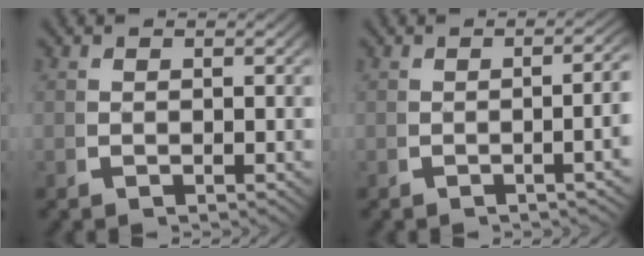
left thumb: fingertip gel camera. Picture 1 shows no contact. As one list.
[{"total": 3.7, "force": [-0.7, 0.9, 3.5], "torque": [-0.047, 0.008, -0.015]}]